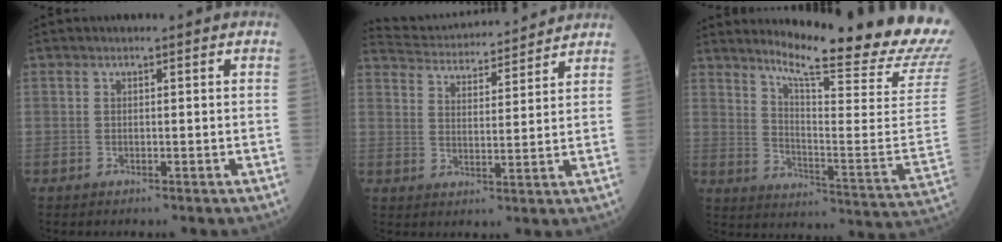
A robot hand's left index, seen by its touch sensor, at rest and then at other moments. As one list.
[{"total": 13.6, "force": [13.2, 1.5, 2.8], "torque": [-0.056, 0.025, 0.197]}, {"total": 23.0, "force": [20.5, -0.9, 10.4], "torque": [-0.170, -0.125, 0.261]}]